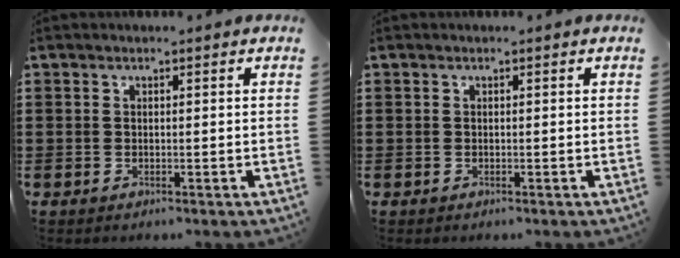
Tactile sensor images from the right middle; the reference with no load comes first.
{"total": 0.0}